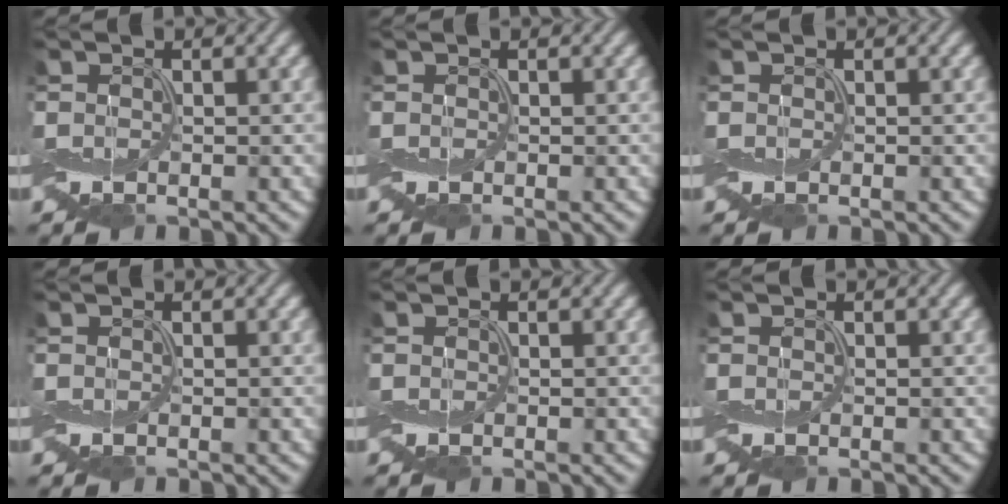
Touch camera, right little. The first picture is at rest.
{"total": 0.0}
{"total": 0.0}
{"total": 0.0}
{"total": 0.0}
{"total": 0.0}